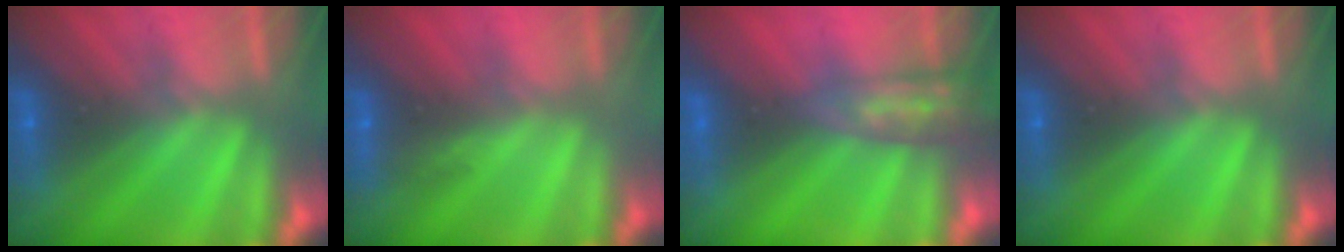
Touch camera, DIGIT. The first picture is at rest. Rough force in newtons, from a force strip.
{"total": 2.8}
{"total": 2.7}
{"total": 0.0}